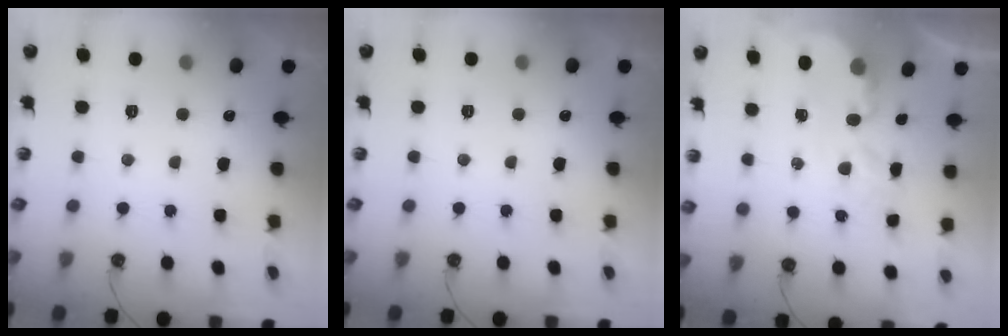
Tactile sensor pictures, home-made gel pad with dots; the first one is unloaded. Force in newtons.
{"total": 0.0}
{"total": 3.9, "press": 3.9, "slide": 0.1}